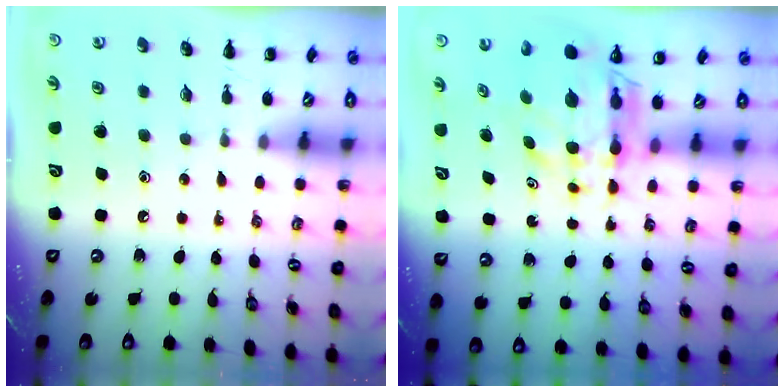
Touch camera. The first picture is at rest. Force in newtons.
{"total": 7.2, "press": 6.7, "slide": 2.7}